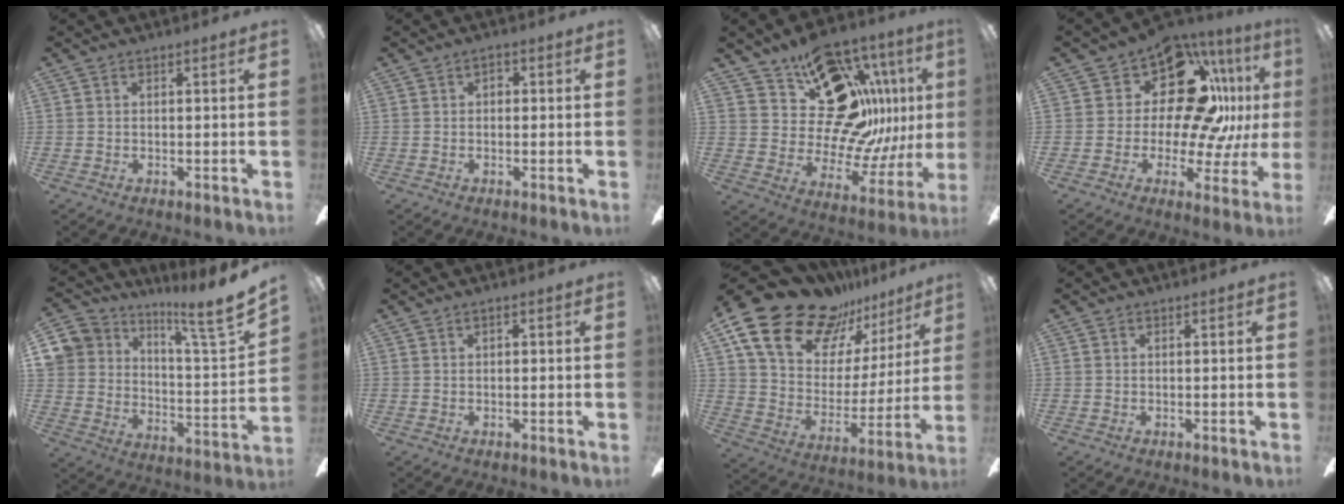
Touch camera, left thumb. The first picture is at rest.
{"total": 1.7, "force": [0.4, 1.1, 1.2], "torque": [-0.016, 0.005, 0.004]}
{"total": 21.9, "force": [10.2, 13.2, 14.2], "torque": [-0.212, -0.073, 0.202]}
{"total": 19.9, "force": [8.7, 11.4, 13.8], "torque": [-0.206, -0.059, 0.154]}
{"total": 13.1, "force": [10.5, 4.4, 6.5], "torque": [-0.101, -0.081, 0.179]}
{"total": 0.9, "force": [0.4, 0.5, 0.7], "torque": [-0.015, 0.003, 0.007]}
{"total": 23.3, "force": [17.4, 12.4, 9.5], "torque": [-0.175, -0.112, 0.321]}
{"total": 0.0}